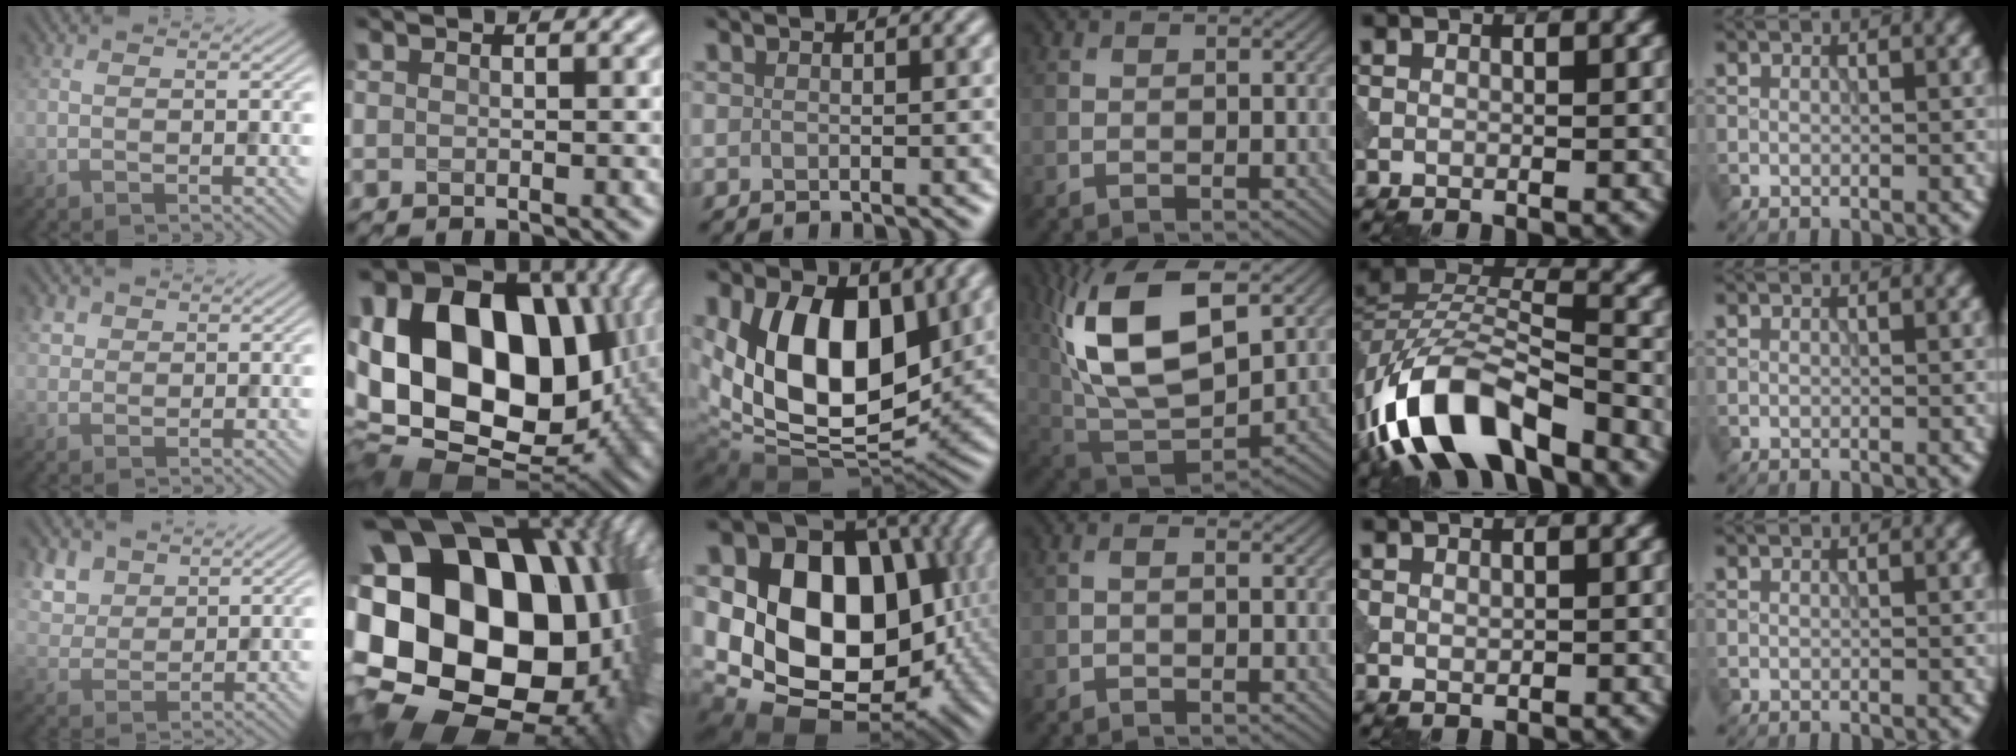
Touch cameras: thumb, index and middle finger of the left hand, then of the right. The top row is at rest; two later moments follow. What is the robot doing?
{"motion": "insert", "object": "peg toy"}